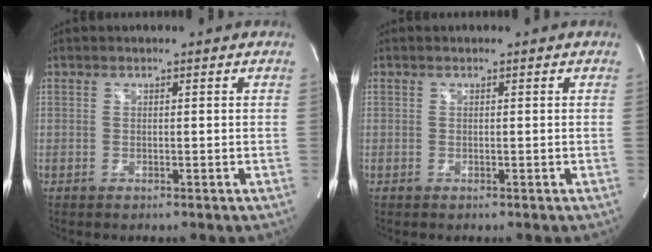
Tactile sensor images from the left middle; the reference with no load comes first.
{"total": 0.0}